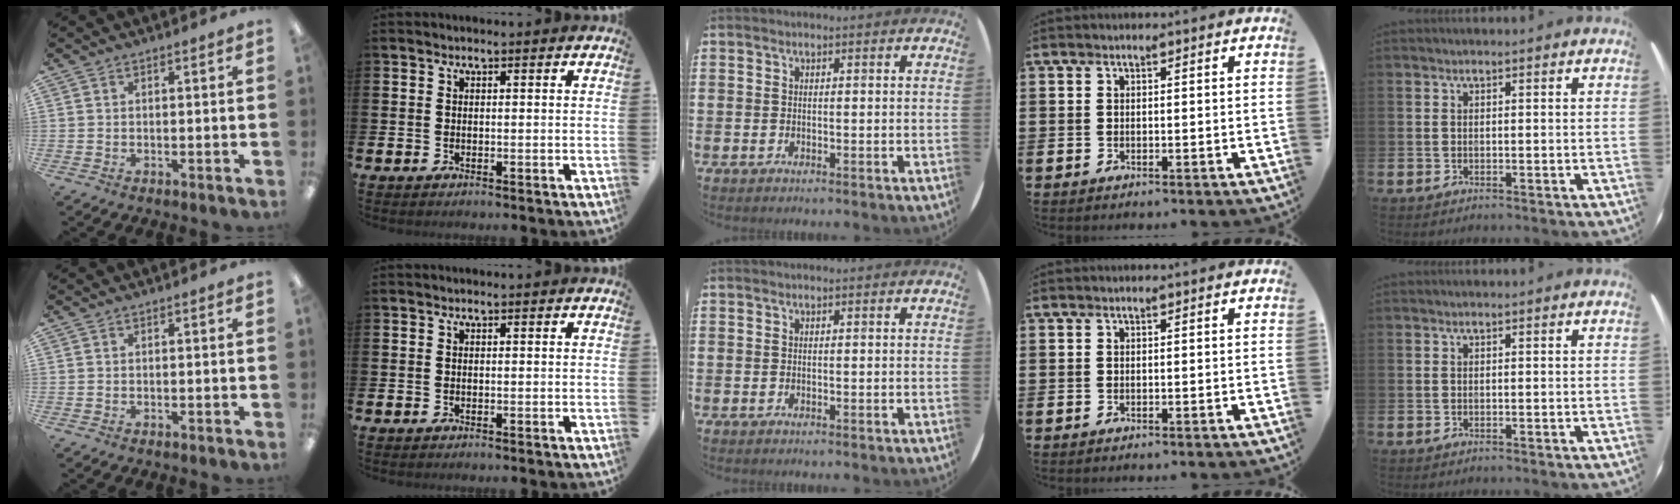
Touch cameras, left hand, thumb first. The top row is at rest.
{}